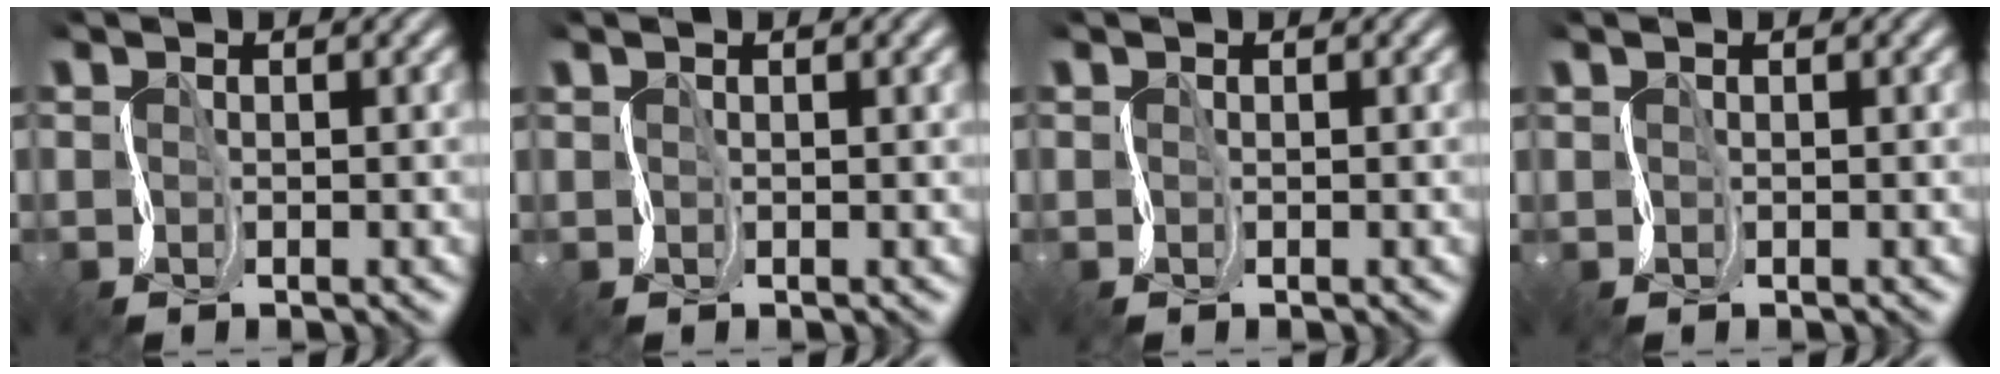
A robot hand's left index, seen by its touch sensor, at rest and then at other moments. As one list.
[{"total": 2.2, "force": [1.4, 0.8, 1.6], "torque": [-0.025, 0.007, 0.019]}, {"total": 0.0}, {"total": 1.0, "force": [0.7, 0.4, 0.7], "torque": [-0.010, 0.001, 0.013]}]